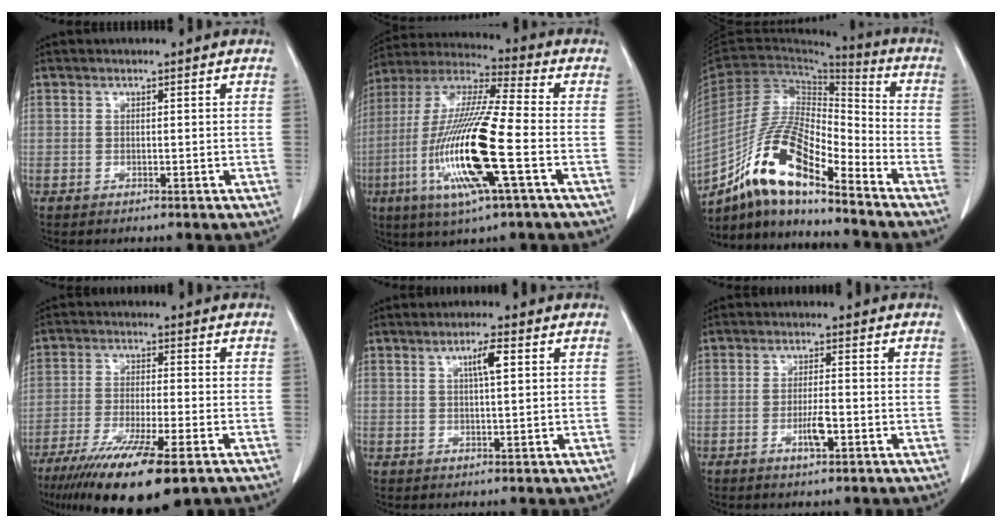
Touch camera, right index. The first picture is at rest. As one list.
[{"total": 19.1, "force": [-5.4, 1.3, 18.3], "torque": [-0.387, -0.021, -0.105]}, {"total": 15.0, "force": [-10.6, 3.2, 10.2], "torque": [-0.196, 0.011, -0.191]}, {"total": 15.5, "force": [-10.3, 2.0, 11.5], "torque": [-0.189, -0.042, -0.169]}, {"total": 3.3, "force": [1.1, 0.3, 3.1], "torque": [-0.053, 0.003, 0.019]}, {"total": 3.5, "force": [-1.3, 0.6, 3.2], "torque": [-0.058, -0.001, -0.023]}]